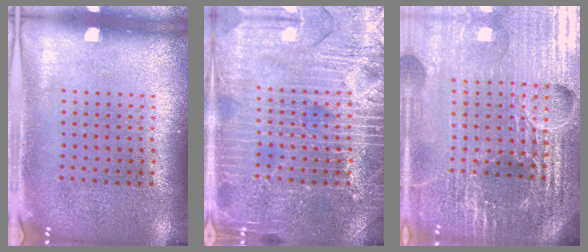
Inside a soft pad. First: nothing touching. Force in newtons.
{"total": 4.0, "press": 4.0, "slide": 0.6}
{"total": 6.3, "press": 5.6, "slide": 3.0}